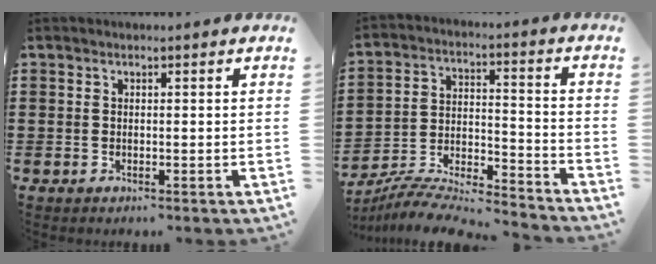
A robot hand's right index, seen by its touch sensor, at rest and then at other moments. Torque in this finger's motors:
{"motor_torque": [-1.10, 1.03, 0.02, -0.03]}